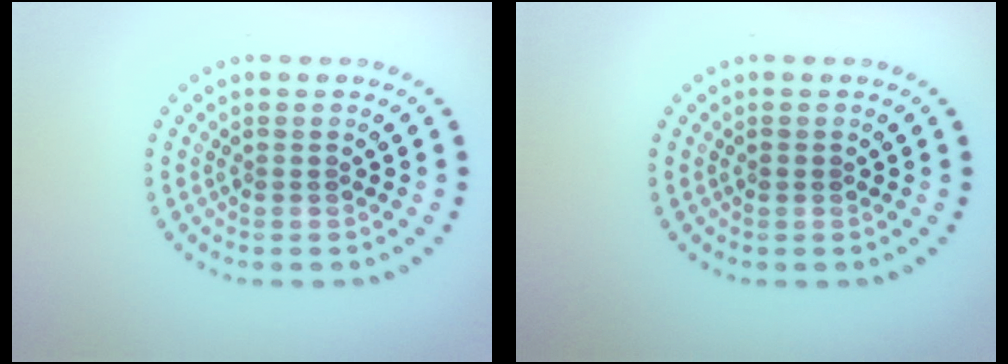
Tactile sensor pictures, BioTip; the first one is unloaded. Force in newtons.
{"total": 0.5, "press": 0.5, "slide": 0.0}